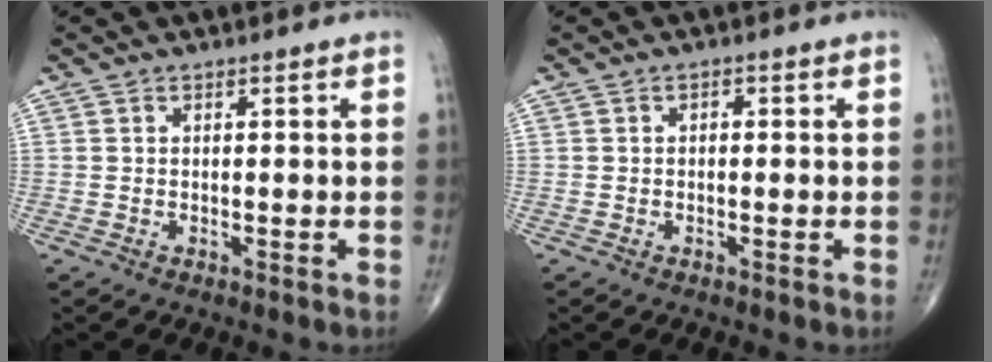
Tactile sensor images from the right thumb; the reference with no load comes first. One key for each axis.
{"total": 0.9, "fx": 0.1, "fy": 0.6, "fz": 0.7, "tx": -0.007, "ty": 0.004, "tz": -0.003}